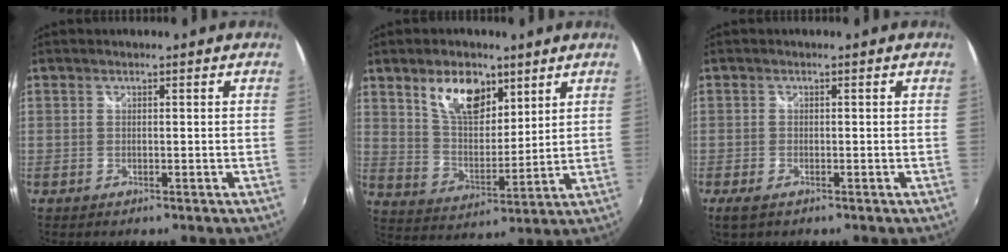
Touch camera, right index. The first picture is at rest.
{"total": 11.5, "force": [6.7, 6.1, 7.1], "torque": [-0.115, 0.005, 0.126]}
{"total": 2.7, "force": [-1.7, 1.1, 1.7], "torque": [-0.035, -0.009, -0.030]}